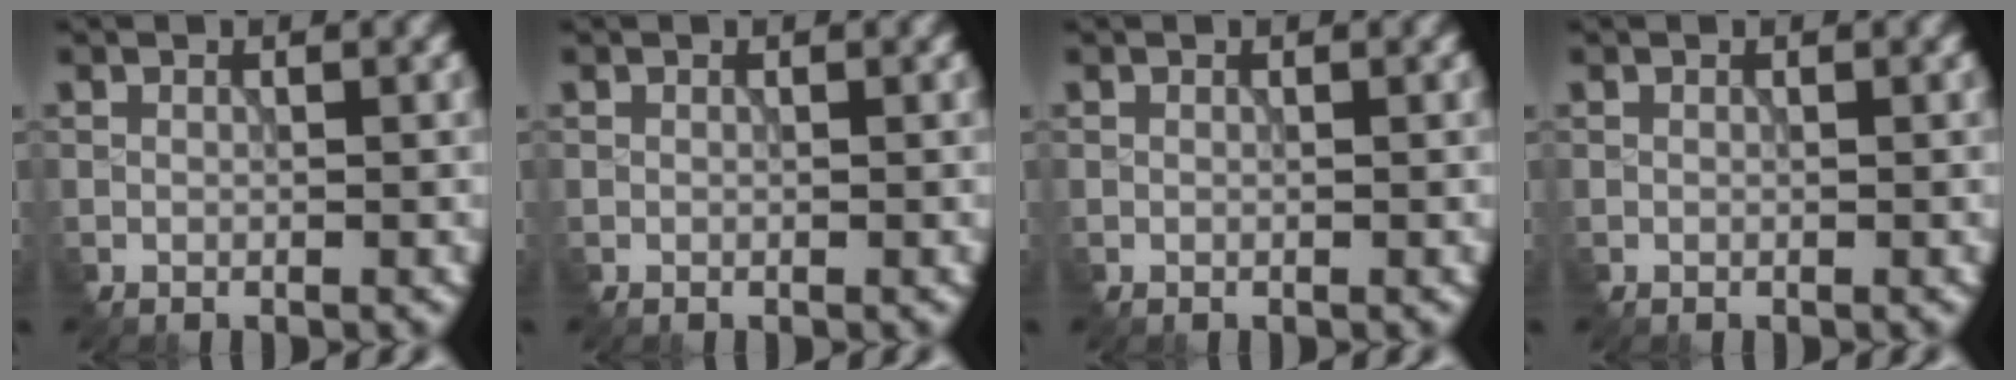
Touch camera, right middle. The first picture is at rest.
{"total": 0.0}
{"total": 0.0}
{"total": 0.0}